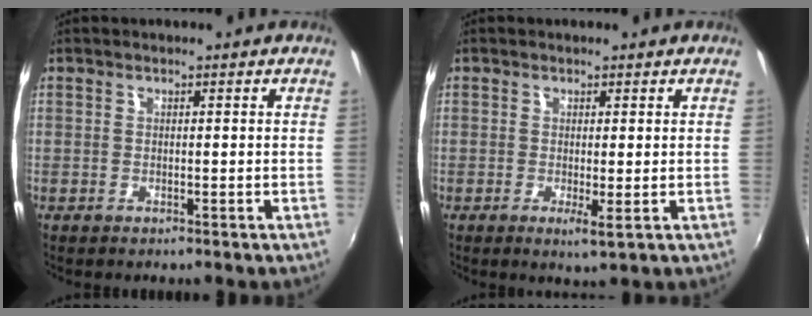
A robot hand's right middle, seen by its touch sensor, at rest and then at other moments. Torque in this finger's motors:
{"motor_torque": [0.95, -1.19, 0.09, 0.05]}